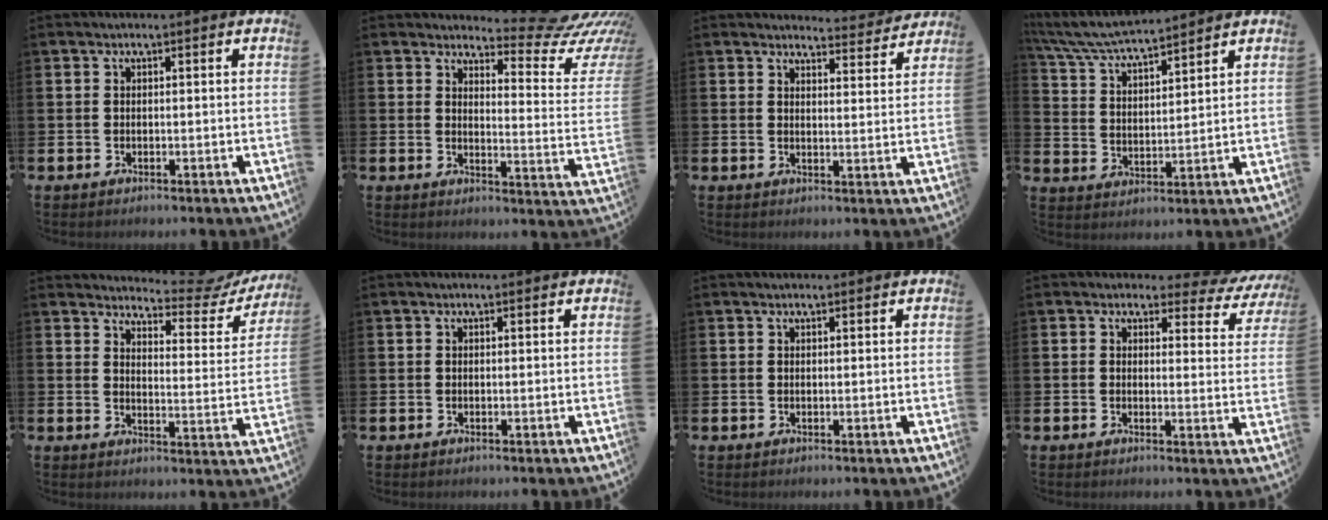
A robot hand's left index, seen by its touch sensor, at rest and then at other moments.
{"total": 6.6, "force": [6.0, 1.4, 2.4], "torque": [-0.033, -0.063, 0.094]}
{"total": 3.9, "force": [3.9, 0.4, 0.1], "torque": [-0.003, -0.030, 0.067]}
{"total": 6.5, "force": [6.2, 0.3, 1.8], "torque": [-0.065, -0.038, 0.109]}
{"total": 5.4, "force": [5.2, 1.0, 1.4], "torque": [-0.032, -0.040, 0.083]}
{"total": 0.0}
{"total": 0.6, "force": [0.5, 0.1, 0.1], "torque": [0.007, -0.003, 0.008]}
{"total": 2.8, "force": [2.1, 1.6, 0.8], "torque": [-0.011, -0.025, 0.027]}